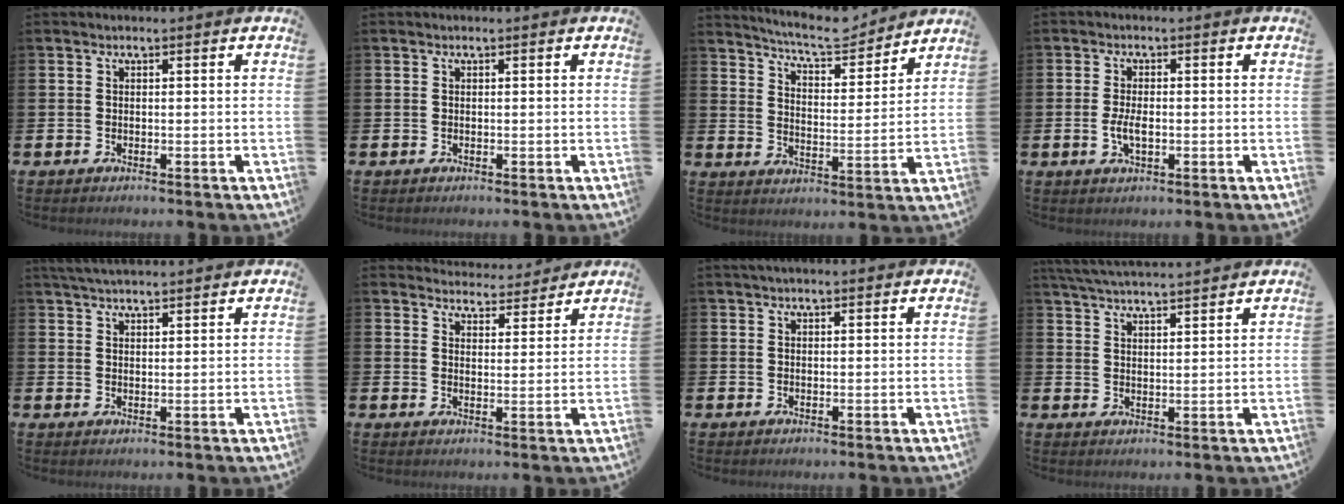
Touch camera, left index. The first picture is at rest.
{"total": 0.0}
{"total": 7.5, "force": [7.2, 1.0, 1.8], "torque": [-0.049, -0.050, 0.123]}
{"total": 3.0, "force": [-0.4, 1.4, 2.6], "torque": [-0.045, 0.000, -0.009]}
{"total": 3.6, "force": [3.5, 0.3, 0.9], "torque": [-0.022, -0.009, 0.064]}
{"total": 4.1, "force": [4.0, 0.7, -0.2], "torque": [0.003, -0.034, 0.068]}
{"total": 1.3, "force": [1.2, 0.1, 0.5], "torque": [0.000, -0.001, 0.019]}
{"total": 4.8, "force": [4.8, -0.2, 0.7], "torque": [-0.033, -0.023, 0.087]}